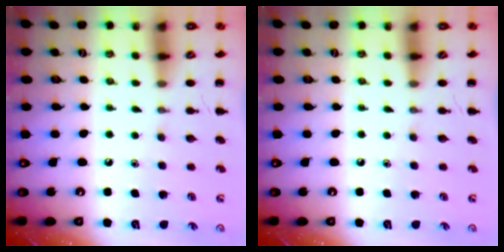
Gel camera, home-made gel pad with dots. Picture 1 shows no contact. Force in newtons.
{"total": 0.0}